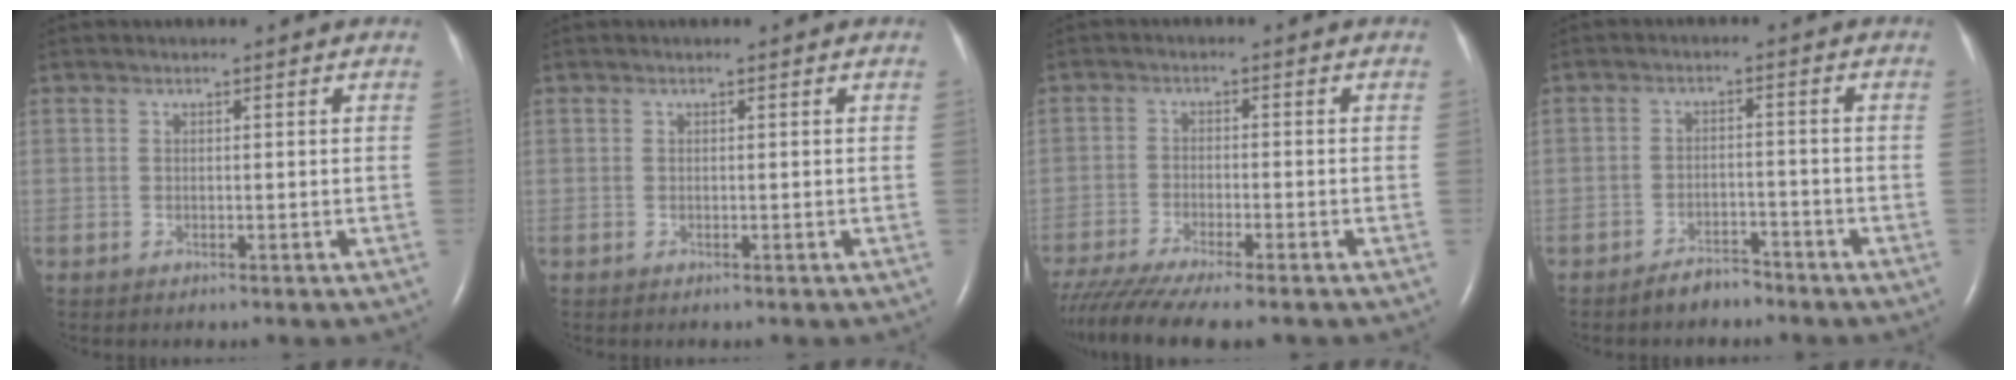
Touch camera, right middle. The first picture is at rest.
{"total": 0.0}
{"total": 11.8, "force": [-9.9, 0.7, 6.3], "torque": [-0.100, -0.025, -0.157]}
{"total": 3.4, "force": [-3.1, 1.2, 1.0], "torque": [-0.022, 0.001, -0.051]}